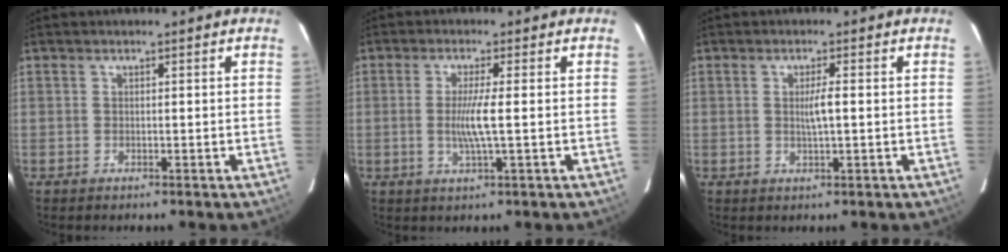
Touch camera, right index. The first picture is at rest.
{"total": 4.6, "force": [-0.2, -0.4, 4.6], "torque": [-0.095, -0.010, -0.005]}
{"total": 2.5, "force": [0.1, 0.0, 2.5], "torque": [-0.047, -0.002, 0.002]}